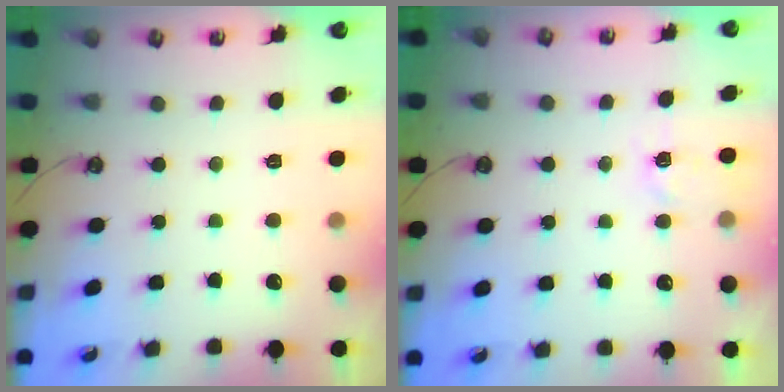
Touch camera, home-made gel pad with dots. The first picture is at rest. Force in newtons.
{"total": 4.1, "press": 4.1, "slide": 0.5}